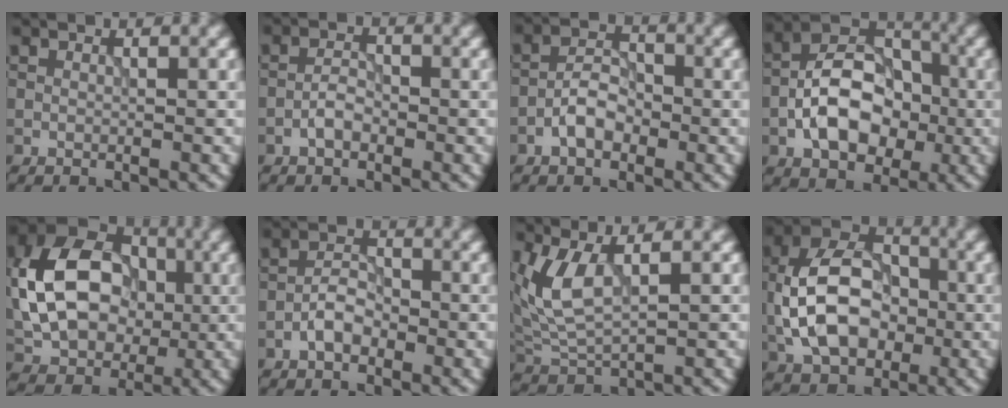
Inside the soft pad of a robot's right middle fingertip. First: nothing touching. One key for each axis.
{"total": 1.9, "fx": -1.0, "fy": 0.9, "fz": 1.3, "tx": -0.023, "ty": 0.007, "tz": -0.022}
{"total": 3.2, "fx": -1.5, "fy": 1.8, "fz": 2.2, "tx": -0.034, "ty": 0.012, "tz": -0.031}
{"total": 8.3, "fx": -2.1, "fy": 5.3, "fz": 5.9, "tx": -0.097, "ty": 0.017, "tz": -0.042}
{"total": 12.3, "fx": 0.4, "fy": 8.7, "fz": 8.7, "tx": -0.179, "ty": 0.012, "tz": 0.010}
{"total": 2.6, "fx": -1.3, "fy": 1.4, "fz": 1.8, "tx": -0.028, "ty": 0.010, "tz": -0.027}
{"total": 4.7, "fx": 1.6, "fy": 2.0, "fz": 3.9, "tx": -0.097, "ty": -0.002, "tz": 0.038}
{"total": 9.6, "fx": -1.4, "fy": 6.4, "fz": 7.0, "tx": -0.136, "ty": 0.021, "tz": -0.035}